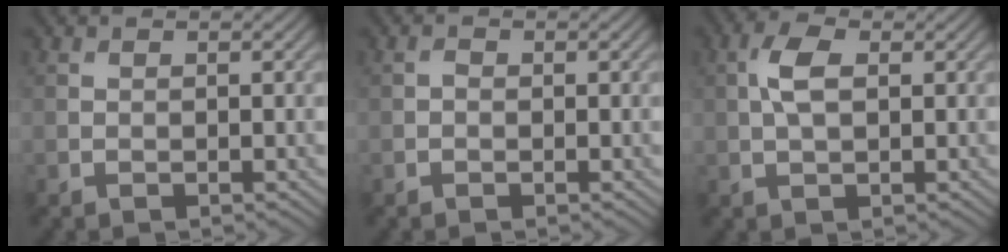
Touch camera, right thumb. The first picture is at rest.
{"total": 0.5, "force": [-0.1, 0.4, 0.3], "torque": [-0.003, 0.000, -0.004]}
{"total": 3.7, "force": [0.6, 1.9, 3.2], "torque": [-0.076, 0.007, 0.007]}